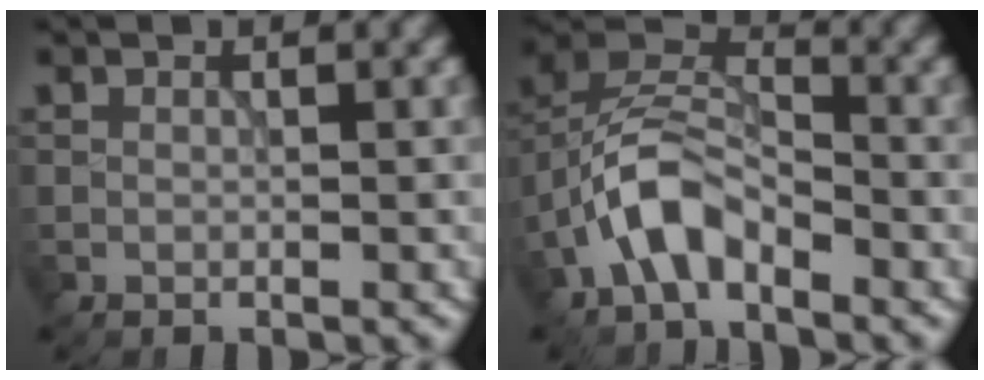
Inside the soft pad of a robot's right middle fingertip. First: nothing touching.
{"total": 6.0, "force": [-3.1, 3.2, 4.1], "torque": [-0.075, 0.016, -0.068]}